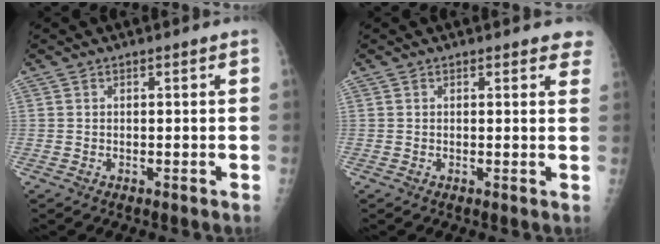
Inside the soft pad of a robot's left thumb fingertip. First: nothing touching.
{"total": 3.3, "force": [2.8, 1.3, 1.1], "torque": [0.019, -0.009, 0.015]}